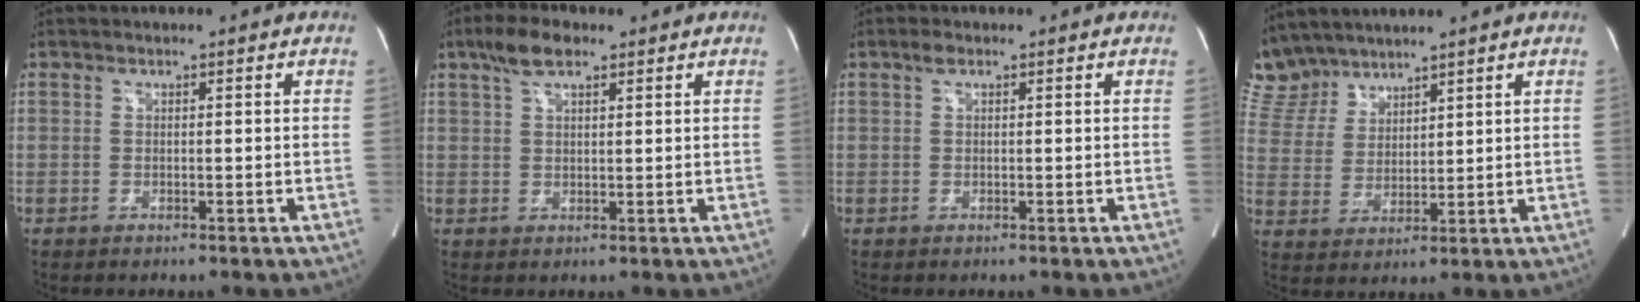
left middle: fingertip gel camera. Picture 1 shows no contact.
{"total": 5.0, "force": [3.2, 1.8, 3.3], "torque": [-0.070, 0.015, 0.063]}
{"total": 1.1, "force": [0.6, 0.5, 0.8], "torque": [-0.015, 0.010, 0.012]}
{"total": 7.7, "force": [7.2, 2.7, 0.7], "torque": [-0.025, 0.015, 0.160]}